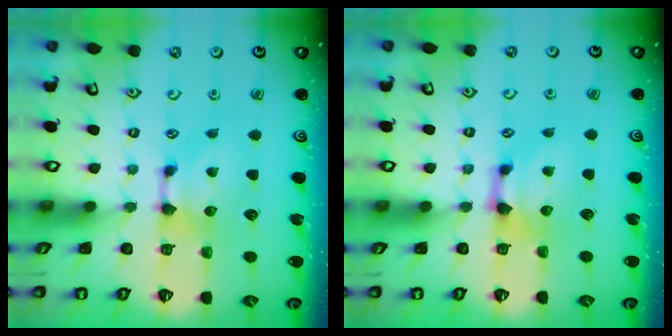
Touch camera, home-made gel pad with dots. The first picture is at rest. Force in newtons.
{"total": 1.5, "press": 1.2, "slide": 0.9}